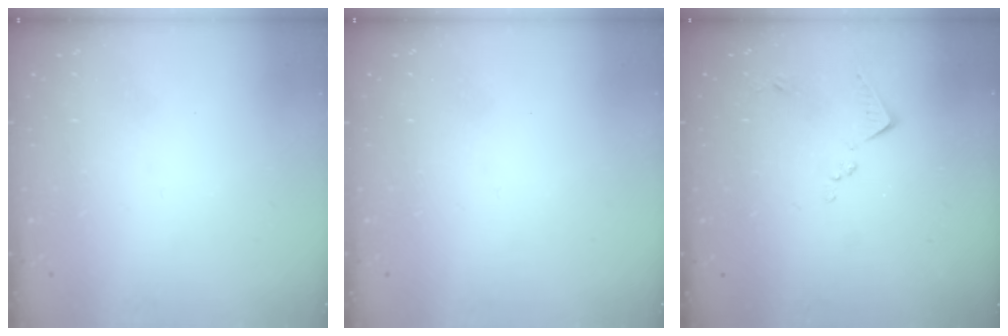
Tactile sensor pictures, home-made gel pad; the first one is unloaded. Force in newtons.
{"total": 0.0}
{"total": 7.8, "press": 7.8, "slide": 0.8}